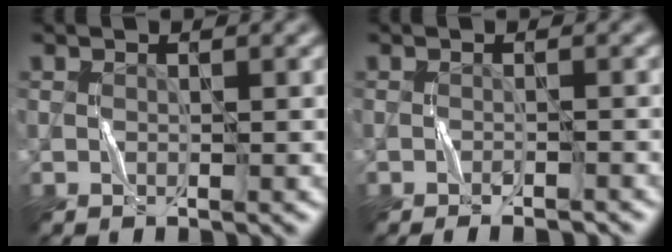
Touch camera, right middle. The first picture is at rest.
{"total": 1.8, "force": [-1.6, 0.3, 0.8], "torque": [-0.015, 0.002, -0.024]}